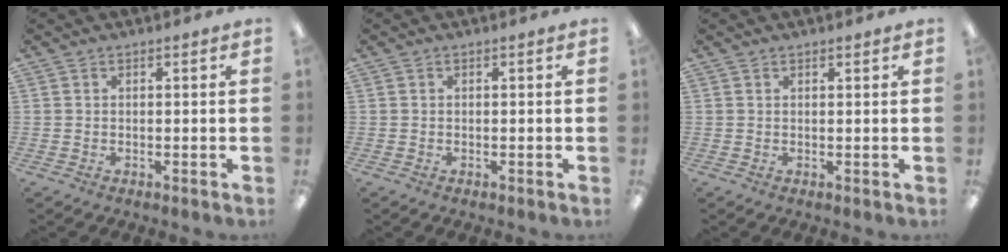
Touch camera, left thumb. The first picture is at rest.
{"total": 0.0}
{"total": 0.7, "force": [0.7, 0.1, 0.1], "torque": [-0.003, 0.000, 0.013]}